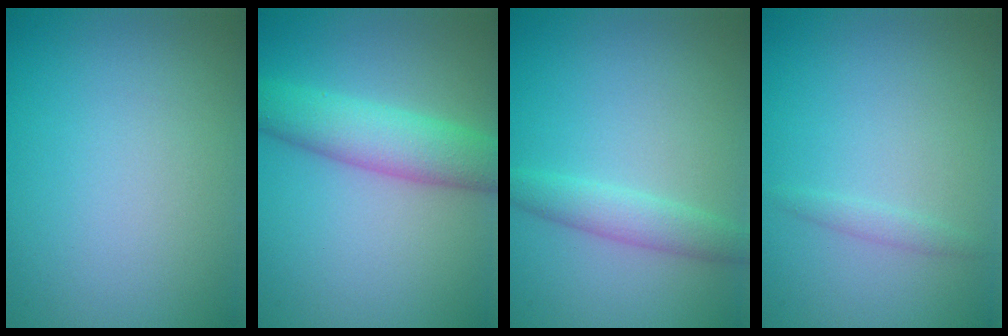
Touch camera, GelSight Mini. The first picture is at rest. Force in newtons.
{"total": 5.2, "press": 5.2, "slide": 0.1}
{"total": 2.5, "press": 2.5, "slide": 0.1}
{"total": 0.9, "press": 0.9, "slide": 0.0}